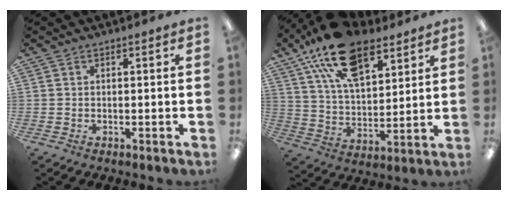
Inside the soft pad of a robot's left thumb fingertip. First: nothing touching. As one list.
[{"total": 20.2, "force": [12.4, 10.3, 12.2], "torque": [-0.218, -0.049, 0.222]}]